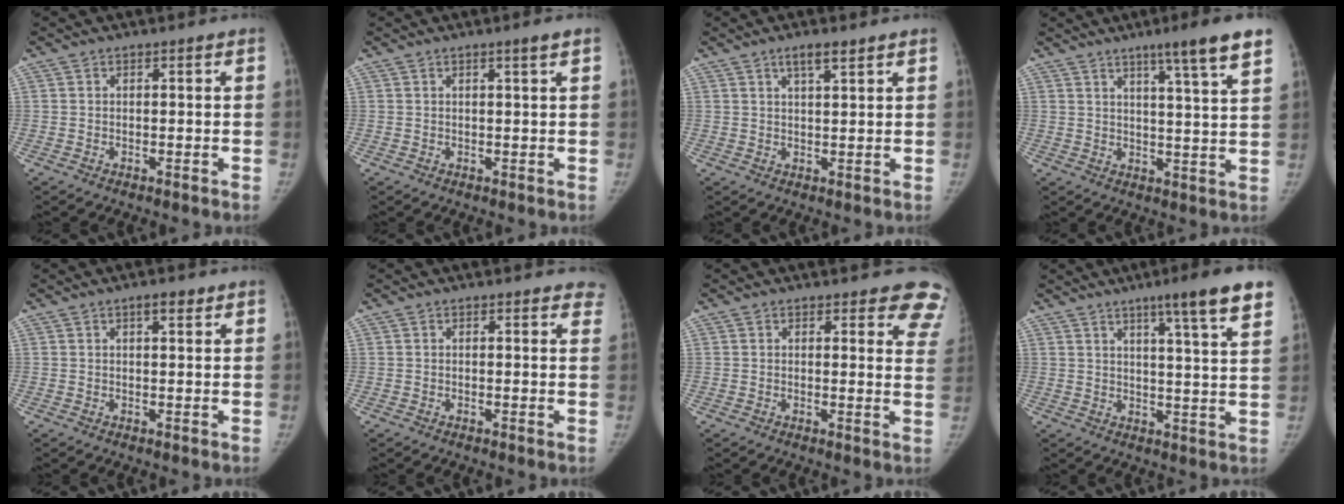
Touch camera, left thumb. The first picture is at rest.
{"total": 1.6, "force": [0.9, -0.3, 1.2], "torque": [-0.021, -0.006, 0.016]}
{"total": 3.2, "force": [2.2, 0.8, 2.2], "torque": [-0.031, -0.010, 0.041]}
{"total": 10.8, "force": [7.0, 0.2, 8.2], "torque": [-0.115, -0.032, 0.093]}
{"total": 2.2, "force": [1.4, 0.9, 1.5], "torque": [-0.014, -0.005, 0.020]}
{"total": 3.4, "force": [3.0, 1.5, 0.8], "torque": [0.024, -0.011, 0.012]}
{"total": 9.2, "force": [7.8, 3.5, 3.3], "torque": [0.014, -0.040, 0.053]}
{"total": 12.5, "force": [8.0, 0.6, 9.5], "torque": [-0.127, -0.036, 0.100]}